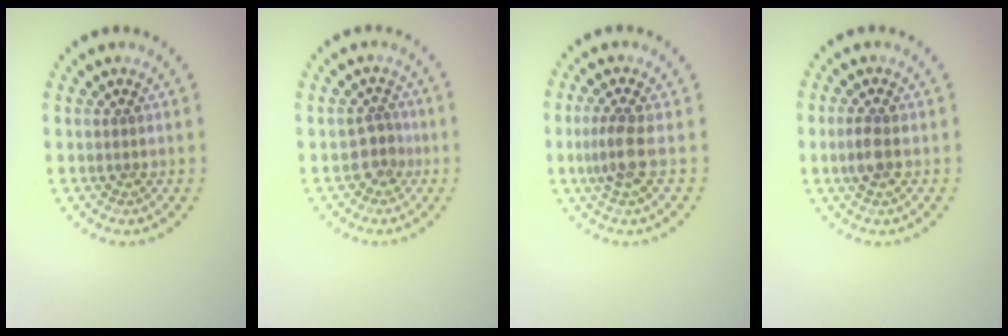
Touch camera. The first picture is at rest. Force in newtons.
{"total": 1.8, "press": 1.4, "slide": 1.2}
{"total": 2.3, "press": 1.8, "slide": 1.3}
{"total": 1.8, "press": 1.8, "slide": 0.3}